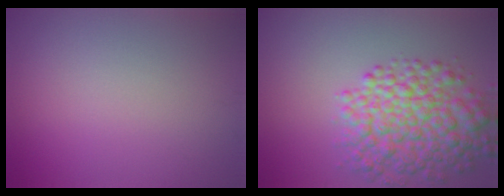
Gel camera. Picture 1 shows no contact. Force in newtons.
{"total": 7.3, "press": 7.3, "slide": 0.1}